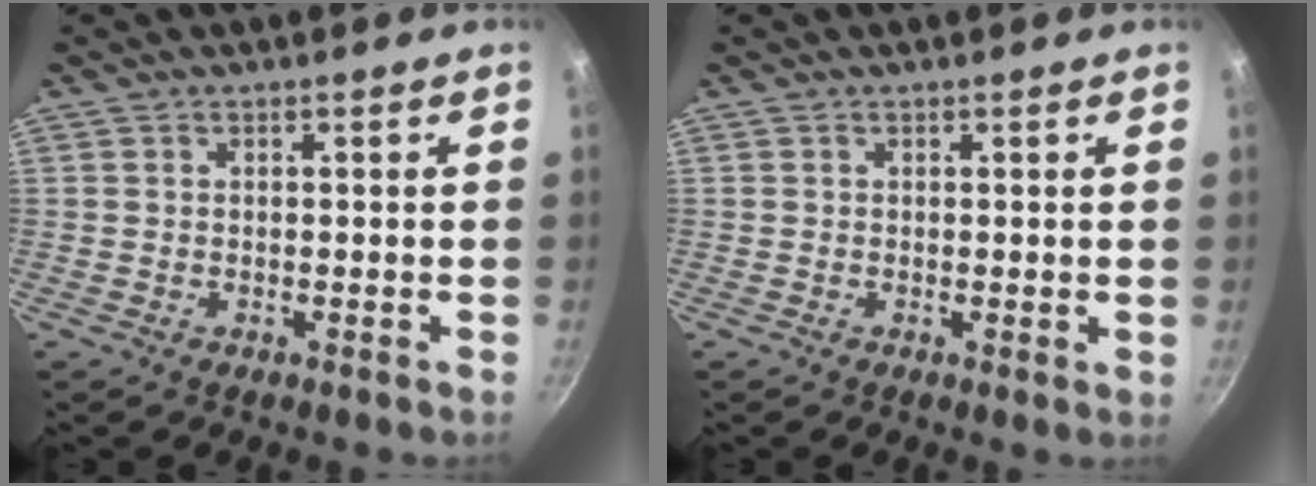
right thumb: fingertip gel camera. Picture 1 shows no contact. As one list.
[{"total": 0.6, "force": [0.2, 0.2, 0.5], "torque": [-0.006, -0.003, 0.001]}]